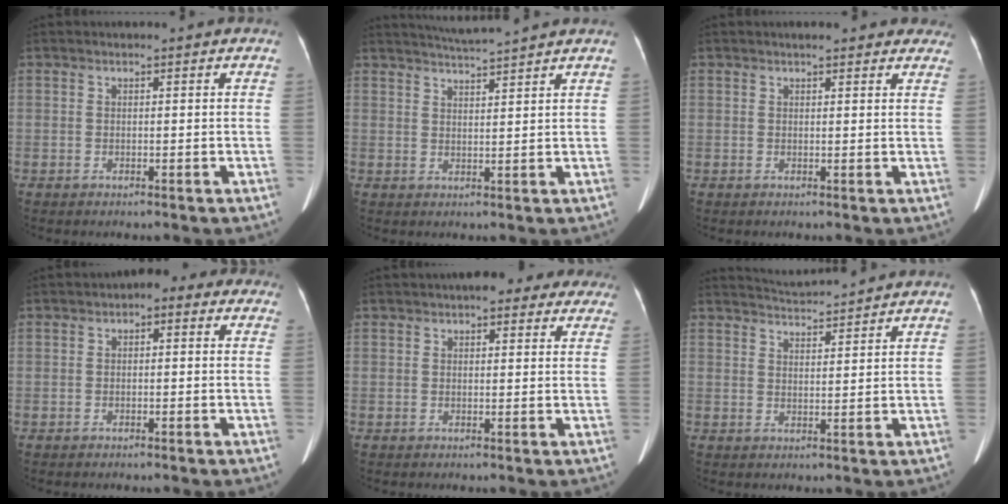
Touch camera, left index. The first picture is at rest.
{"total": 5.5, "force": [5.1, -1.4, 1.5], "torque": [-0.029, 0.008, 0.081]}
{"total": 7.4, "force": [6.3, 2.2, 3.2], "torque": [-0.024, 0.012, 0.067]}
{"total": 3.1, "force": [0.7, 1.8, 2.4], "torque": [-0.027, 0.022, -0.001]}
{"total": 6.9, "force": [5.2, 2.8, 3.5], "torque": [-0.026, 0.025, 0.060]}
{"total": 5.0, "force": [4.9, -0.9, 0.1], "torque": [-0.012, 0.010, 0.080]}